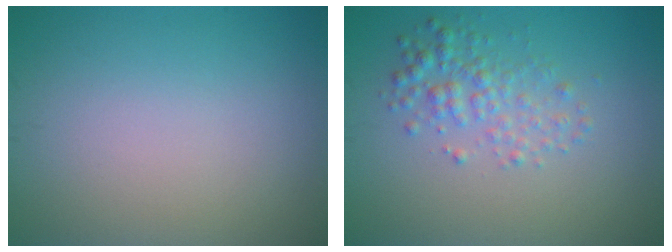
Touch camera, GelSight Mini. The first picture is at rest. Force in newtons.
{"total": 2.6, "press": 2.6, "slide": 0.0}